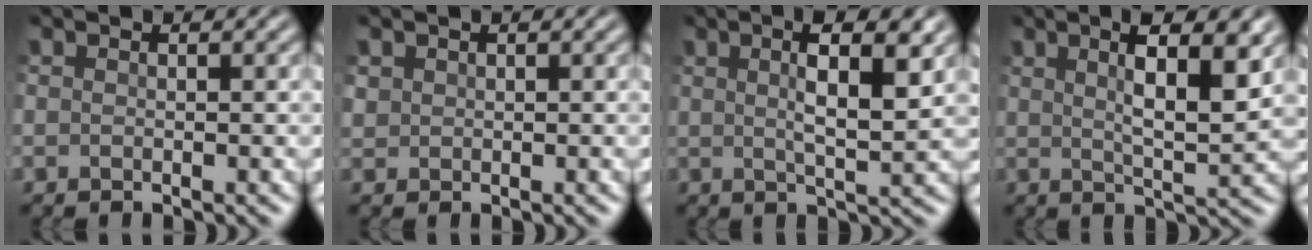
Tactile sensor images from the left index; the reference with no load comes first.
{"total": 0.8, "force": [0.4, 0.7, 0.1], "torque": [-0.004, -0.003, 0.010]}
{"total": 5.7, "force": [1.8, 1.5, 5.2], "torque": [-0.077, 0.006, 0.023]}
{"total": 6.9, "force": [2.6, 1.8, 6.2], "torque": [-0.086, 0.007, 0.038]}